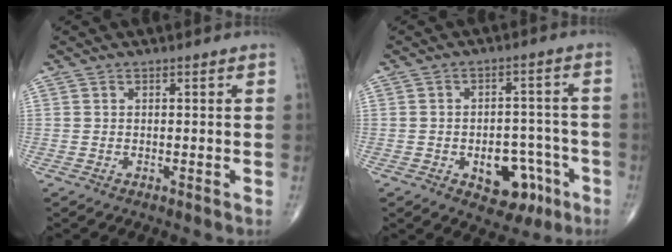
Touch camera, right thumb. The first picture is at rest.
{"total": 10.0, "force": [-4.3, 6.3, 6.4], "torque": [-0.048, 0.038, -0.050]}